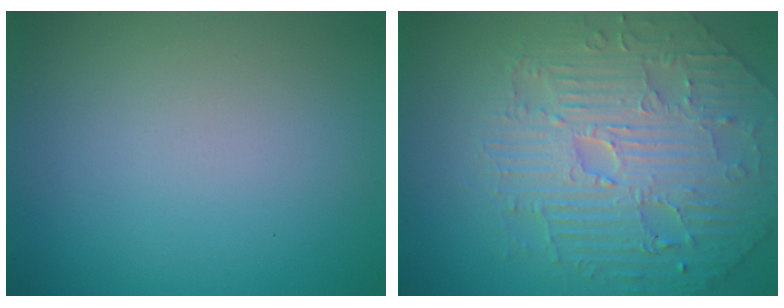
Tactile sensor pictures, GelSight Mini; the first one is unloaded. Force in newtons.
{"total": 5.9, "press": 5.3, "slide": 2.5}